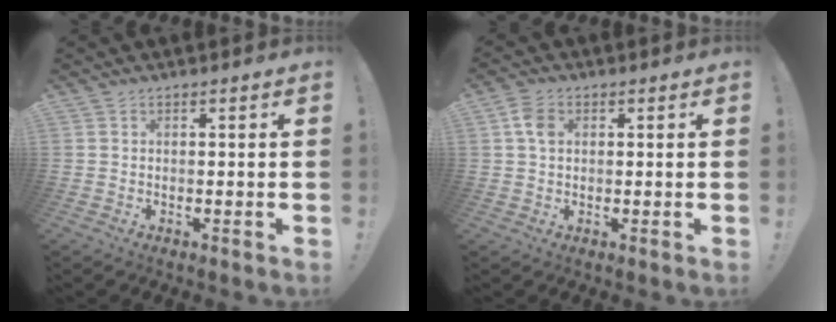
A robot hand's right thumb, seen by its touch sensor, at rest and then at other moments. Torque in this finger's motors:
{"motor_torque": [0.33, 1.25, 0.43, -0.08, 0.25]}